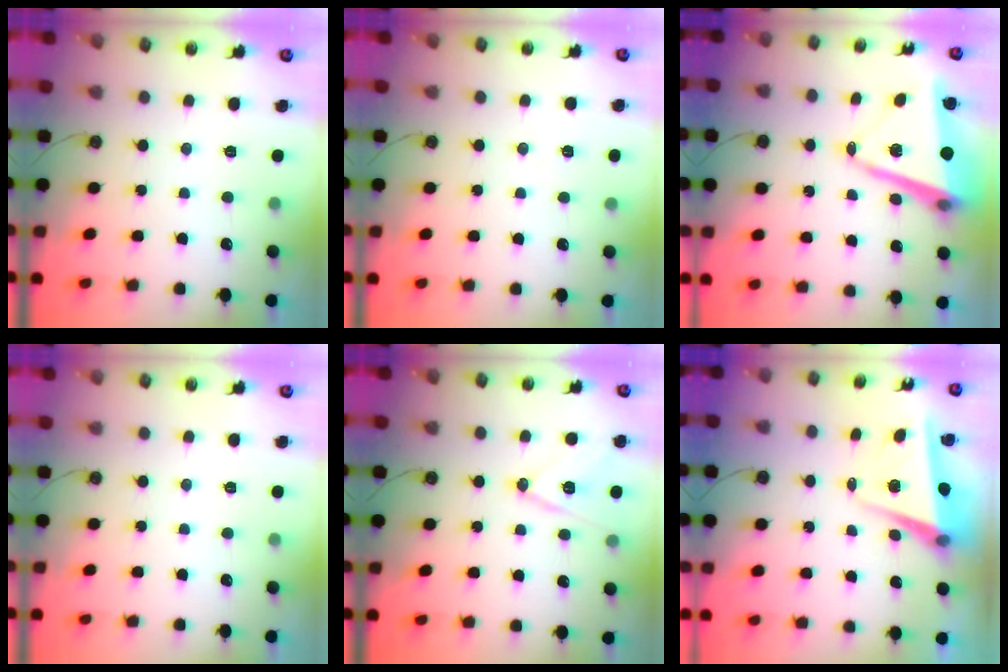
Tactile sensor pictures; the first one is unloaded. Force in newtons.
{"total": 4.1, "press": 1.9, "slide": 3.6}
{"total": 12.9, "press": 12.8, "slide": 1.3}
{"total": 0.0}
{"total": 12.4, "press": 11.9, "slide": 3.3}
{"total": 5.6, "press": 5.4, "slide": 1.3}